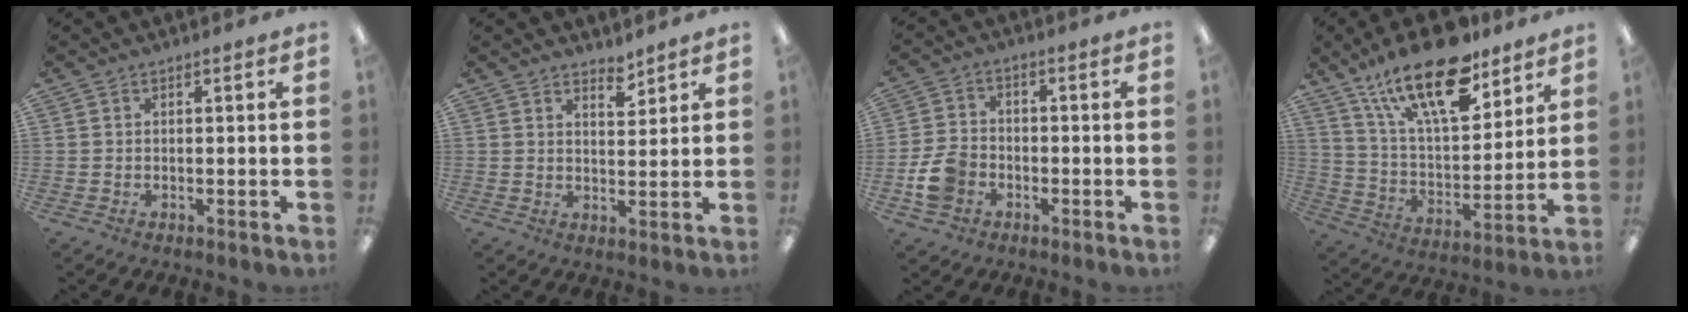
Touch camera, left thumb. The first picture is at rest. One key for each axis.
{"total": 3.7, "fx": 3.4, "fy": 1.1, "fz": 1.0, "tx": -0.003, "ty": -0.027, "tz": 0.058}
{"total": 7.8, "fx": -2.9, "fy": 5.8, "fz": 4.2, "tx": -0.091, "ty": 0.017, "tz": -0.052}
{"total": 22.8, "fx": 15.1, "fy": 9.1, "fz": 14.4, "tx": -0.253, "ty": -0.081, "tz": 0.260}